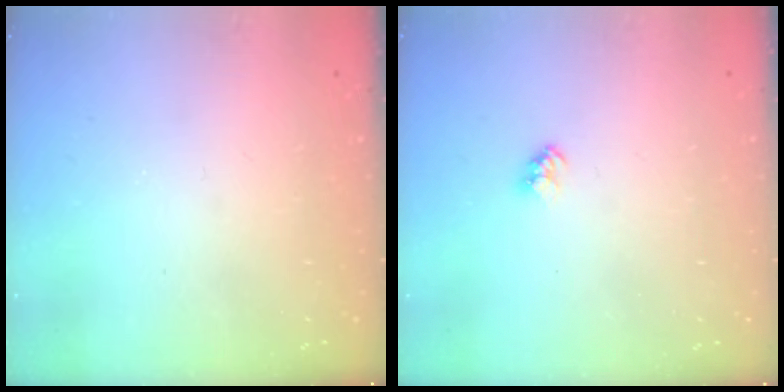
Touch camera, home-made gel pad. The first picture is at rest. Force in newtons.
{"total": 2.4, "press": 2.4, "slide": 0.2}